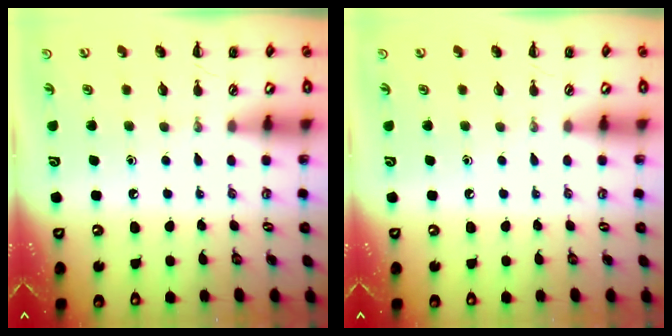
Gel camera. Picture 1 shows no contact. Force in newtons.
{"total": 0.0}